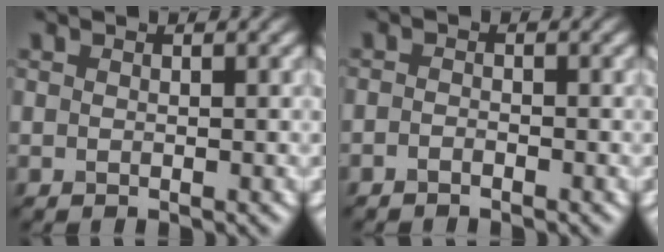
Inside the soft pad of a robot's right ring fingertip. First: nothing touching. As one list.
[{"total": 0.8, "force": [-0.7, 0.2, 0.4], "torque": [-0.007, 0.000, -0.014]}]